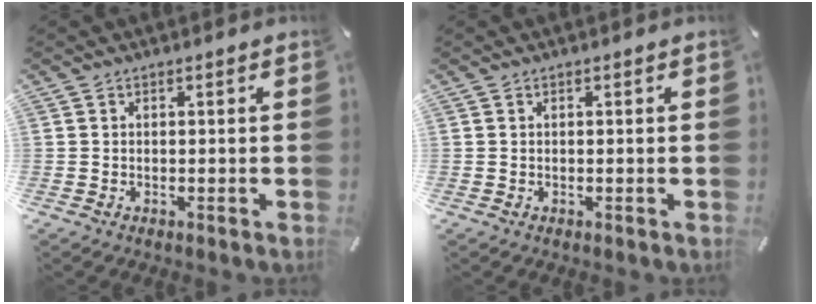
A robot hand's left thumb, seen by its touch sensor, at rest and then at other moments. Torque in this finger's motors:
{"motor_torque": [-0.04, -0.02, -0.01, 0.03, 0.00]}